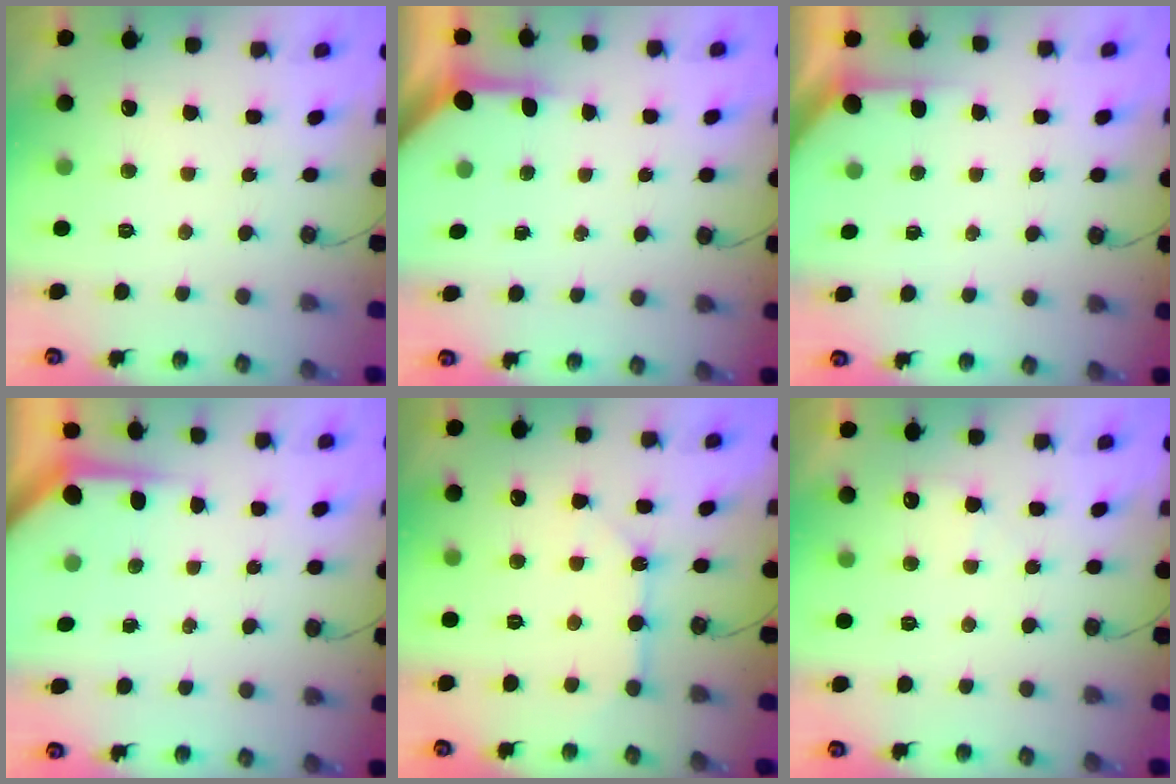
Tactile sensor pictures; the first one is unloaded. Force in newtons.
{"total": 3.4, "press": 3.3, "slide": 0.4}
{"total": 2.3, "press": 2.3, "slide": 0.3}
{"total": 3.8, "press": 3.8, "slide": 0.4}
{"total": 7.6, "press": 7.6, "slide": 0.7}
{"total": 4.3, "press": 4.3, "slide": 0.6}